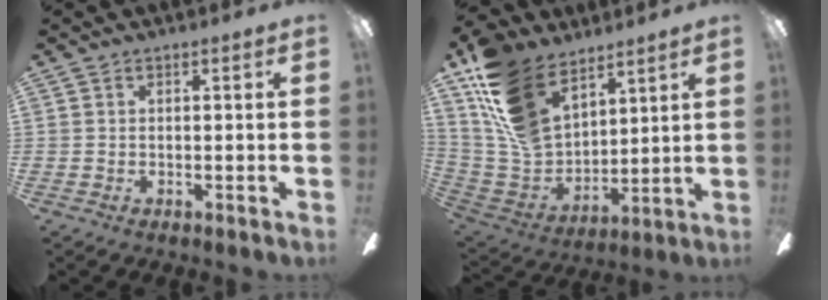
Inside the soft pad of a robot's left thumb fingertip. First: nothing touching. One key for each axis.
{"total": 19.2, "fx": 12.0, "fy": 11.4, "fz": 9.7, "tx": -0.224, "ty": -0.062, "tz": 0.229}